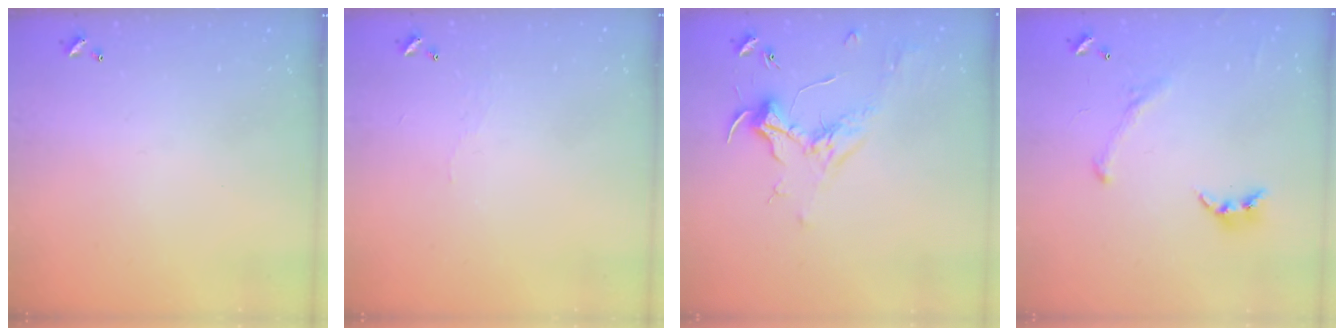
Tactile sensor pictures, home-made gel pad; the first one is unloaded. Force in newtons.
{"total": 2.0, "press": 1.9, "slide": 0.4}
{"total": 1.8, "press": 1.6, "slide": 0.8}
{"total": 1.6, "press": 1.4, "slide": 0.8}